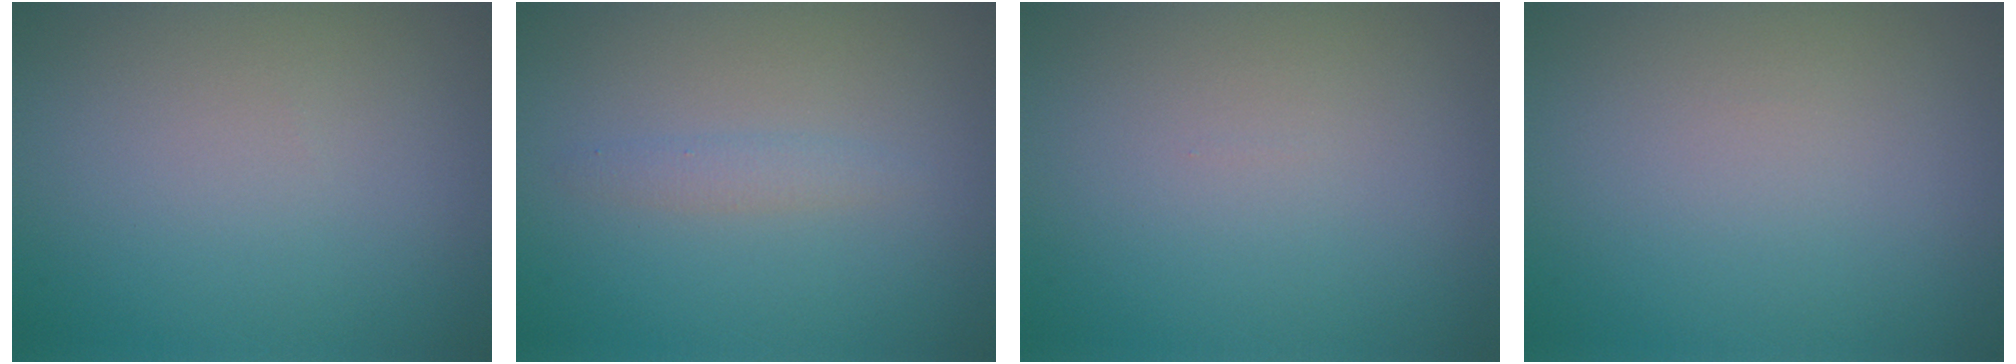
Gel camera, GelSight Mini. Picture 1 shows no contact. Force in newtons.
{"total": 1.2, "press": 1.2, "slide": 0.1}
{"total": 0.0}
{"total": 0.0}